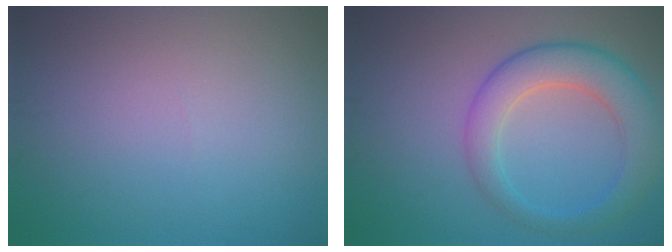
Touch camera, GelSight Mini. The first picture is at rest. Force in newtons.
{"total": 5.6, "press": 5.6, "slide": 0.2}